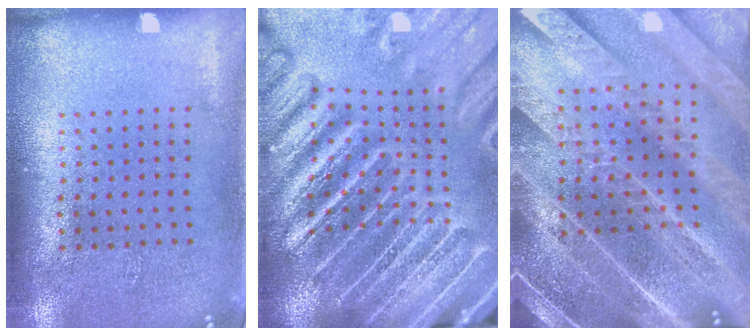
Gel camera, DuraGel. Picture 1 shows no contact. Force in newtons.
{"total": 5.8, "press": 5.0, "slide": 2.9}
{"total": 5.6, "press": 4.8, "slide": 3.0}